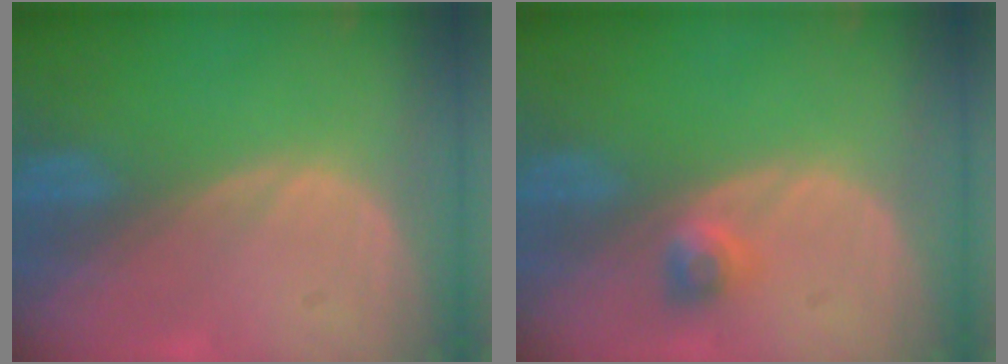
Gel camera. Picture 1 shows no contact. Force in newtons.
{"total": 2.4, "press": 2.0, "slide": 1.3}